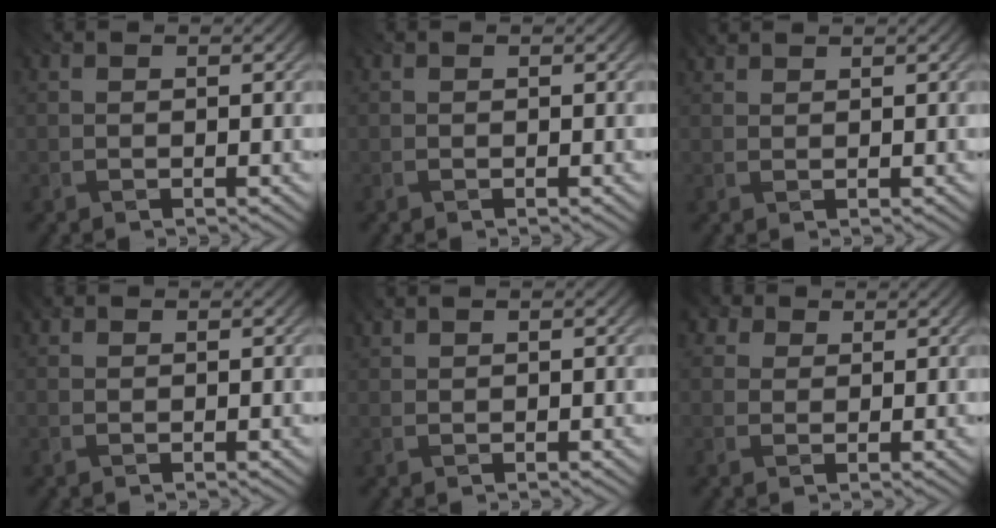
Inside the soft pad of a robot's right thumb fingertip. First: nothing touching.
{"total": 0.0}
{"total": 1.5, "force": [1.4, 0.4, 0.5], "torque": [-0.013, 0.001, 0.025]}
{"total": 0.9, "force": [0.7, 0.4, 0.4], "torque": [-0.011, 0.001, 0.012]}
{"total": 0.9, "force": [0.9, -0.1, 0.2], "torque": [-0.006, 0.000, 0.015]}
{"total": 3.3, "force": [2.1, 2.3, 1.1], "torque": [-0.030, -0.004, 0.043]}